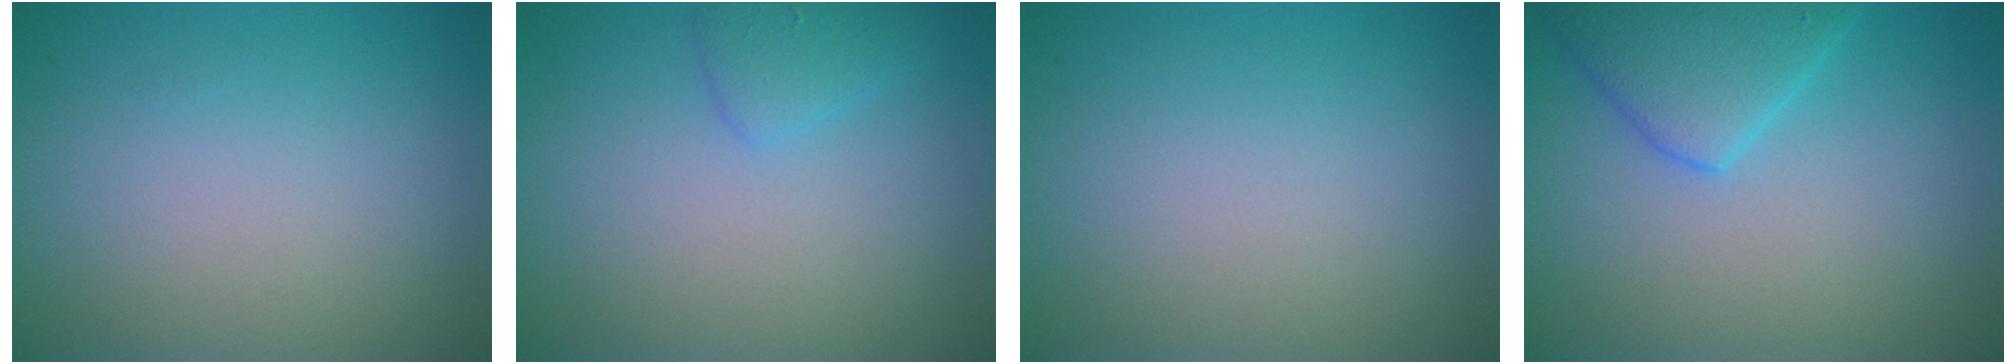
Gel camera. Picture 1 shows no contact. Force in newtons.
{"total": 1.6, "press": 1.6, "slide": 0.1}
{"total": 0.0}
{"total": 4.2, "press": 4.2, "slide": 0.2}